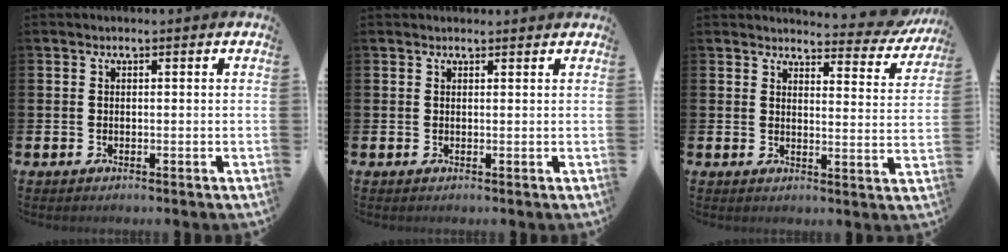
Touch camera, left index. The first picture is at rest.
{"total": 0.8, "force": [0.8, 0.2, 0.1], "torque": [0.005, 0.001, 0.012]}
{"total": 3.8, "force": [3.7, 0.6, 0.5], "torque": [-0.003, -0.035, 0.057]}